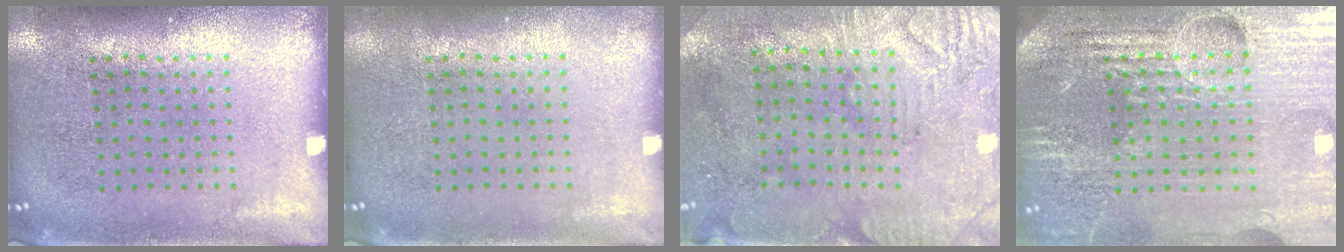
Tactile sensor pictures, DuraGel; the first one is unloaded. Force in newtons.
{"total": 0.0}
{"total": 3.1, "press": 2.5, "slide": 1.7}
{"total": 5.7, "press": 5.2, "slide": 2.5}